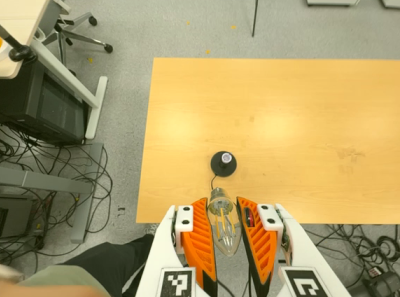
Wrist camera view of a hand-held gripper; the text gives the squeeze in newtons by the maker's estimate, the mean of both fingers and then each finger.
{"total": 20.2, "left": 21.6, "right": 18.8}